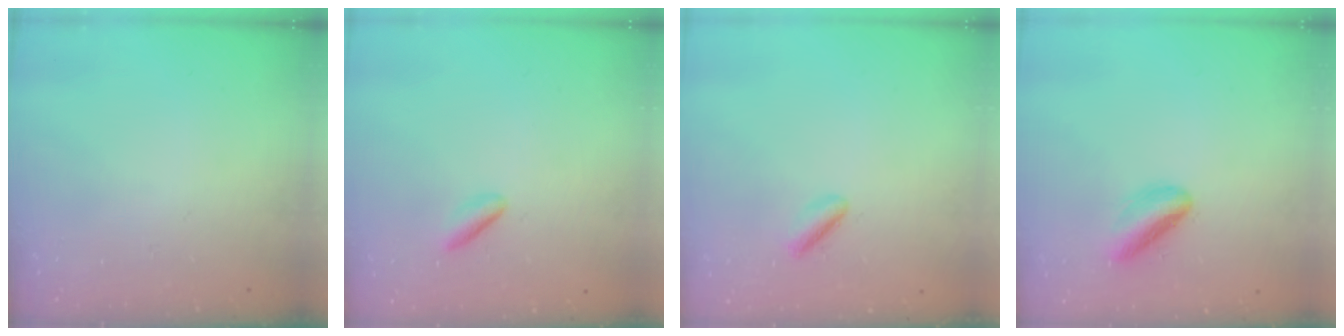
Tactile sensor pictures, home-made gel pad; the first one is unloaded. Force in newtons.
{"total": 1.5, "press": 1.3, "slide": 0.7}
{"total": 1.6, "press": 1.5, "slide": 0.5}
{"total": 6.8, "press": 6.7, "slide": 1.2}